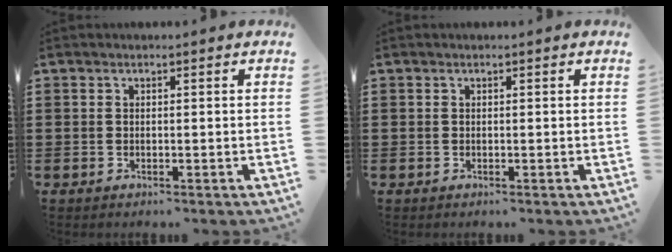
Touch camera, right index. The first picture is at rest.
{"total": 0.0}